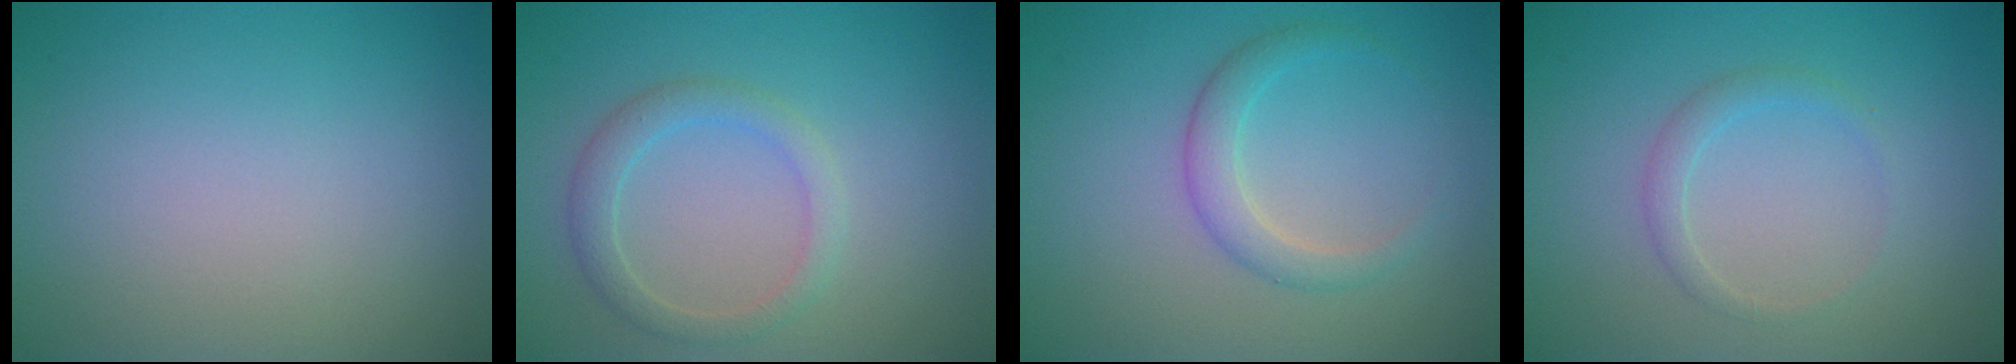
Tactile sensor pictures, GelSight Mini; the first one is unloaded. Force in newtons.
{"total": 2.3, "press": 2.3, "slide": 0.0}
{"total": 2.3, "press": 2.3, "slide": 0.0}
{"total": 1.4, "press": 1.4, "slide": 0.1}